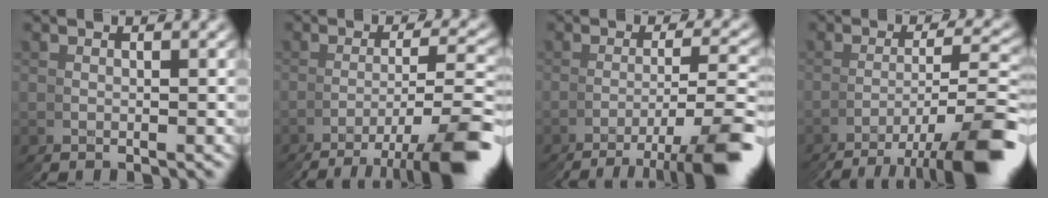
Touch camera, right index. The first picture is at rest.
{"total": 8.2, "force": [-5.5, -0.1, 6.1], "torque": [-0.077, 0.002, -0.082]}
{"total": 7.7, "force": [-5.3, -0.6, 5.6], "torque": [-0.068, 0.005, -0.081]}
{"total": 8.8, "force": [-5.5, 0.4, 6.8], "torque": [-0.088, 0.002, -0.081]}